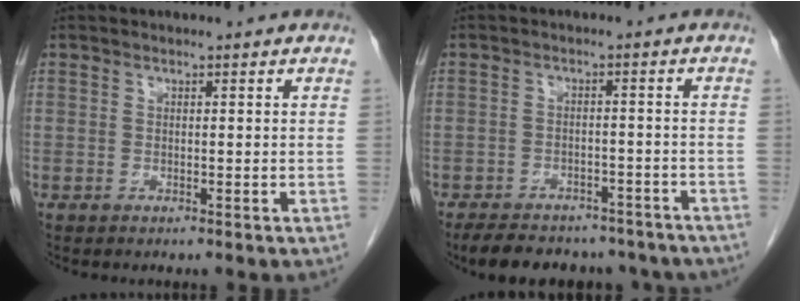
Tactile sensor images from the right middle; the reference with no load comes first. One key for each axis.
{"total": 15.1, "fx": -12.7, "fy": 6.1, "fz": 5.4, "tx": -0.104, "ty": 0.003, "tz": -0.157}